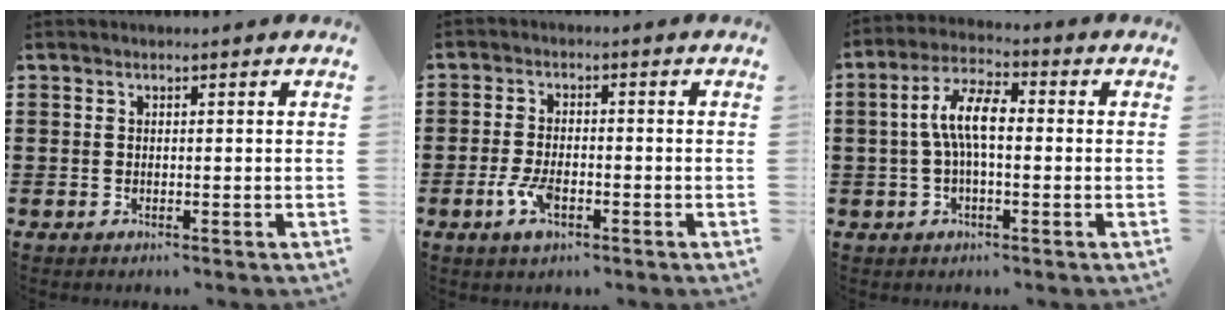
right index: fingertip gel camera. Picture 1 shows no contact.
{"total": 4.4, "force": [-1.7, 1.9, 3.5], "torque": [-0.081, -0.005, -0.034]}
{"total": 7.2, "force": [0.0, 2.6, 6.7], "torque": [-0.143, 0.005, -0.008]}